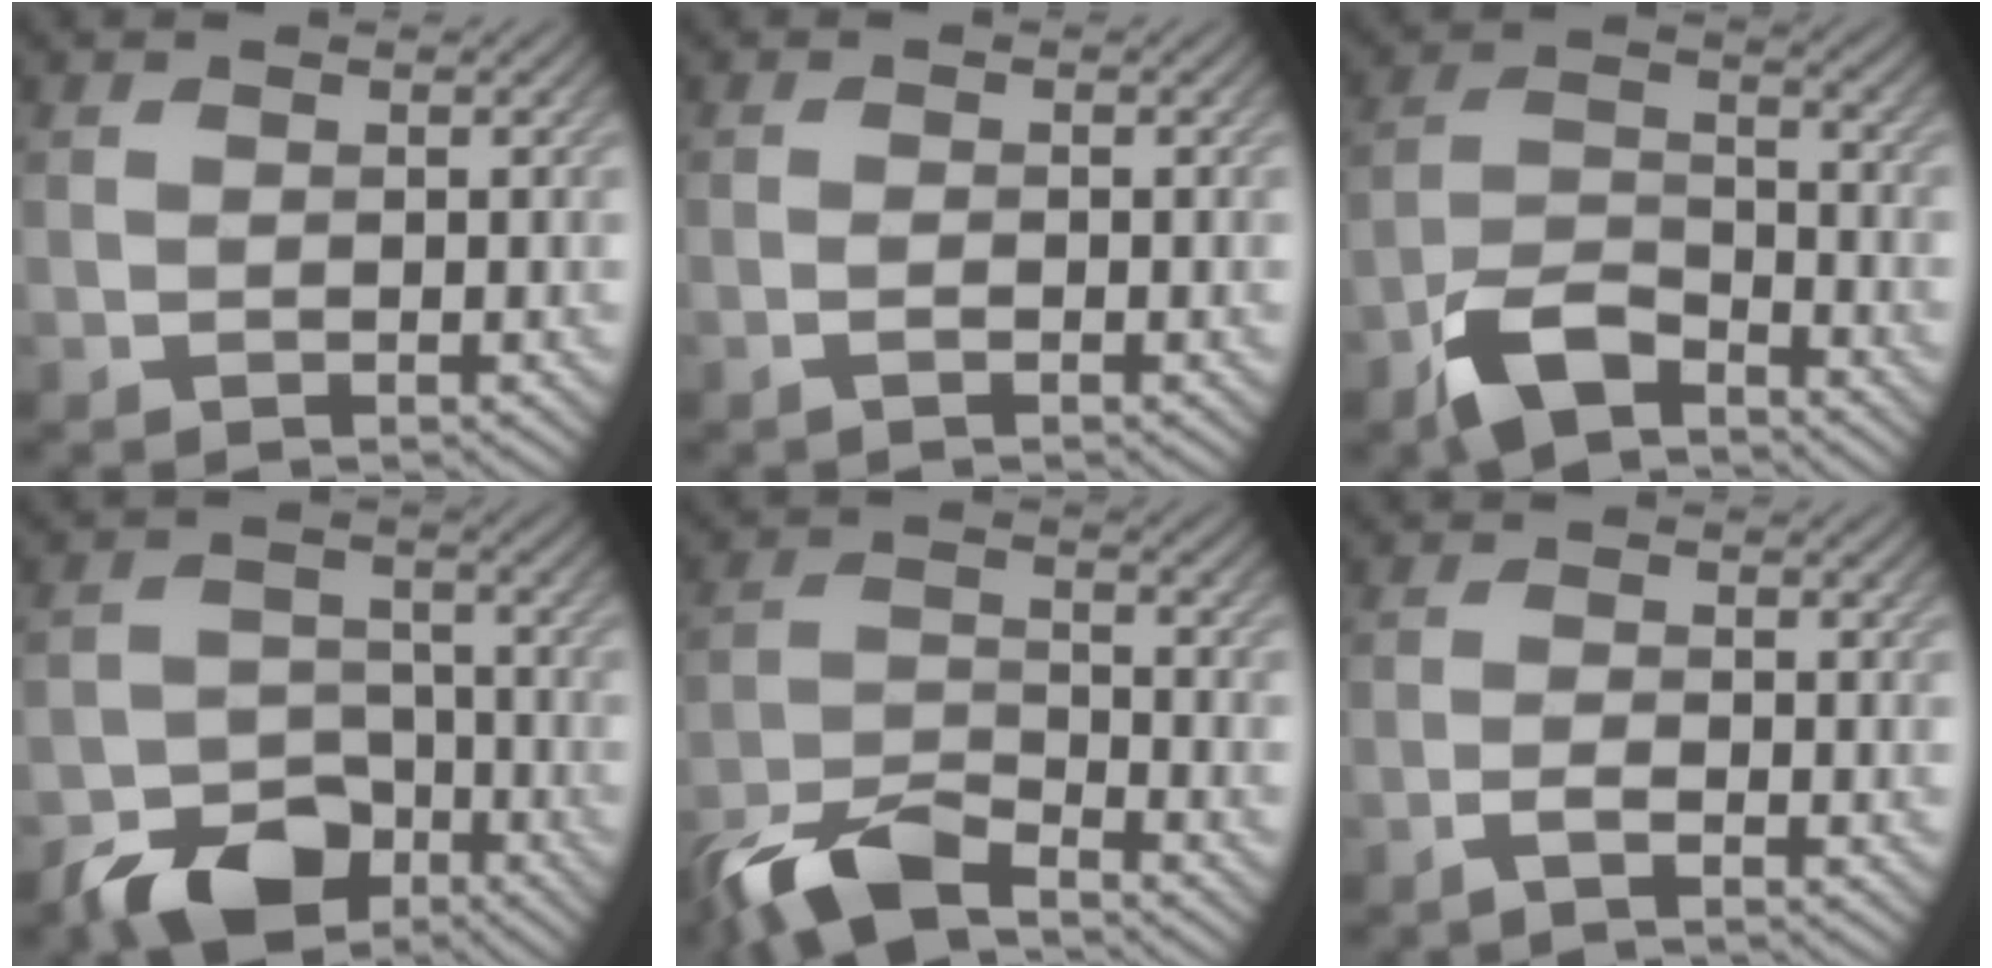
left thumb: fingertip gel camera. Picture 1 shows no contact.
{"total": 1.1, "force": [-0.6, 0.1, 0.9], "torque": [-0.018, 0.002, -0.014]}
{"total": 7.5, "force": [-5.6, 2.8, 4.1], "torque": [-0.085, -0.001, -0.123]}
{"total": 8.9, "force": [-6.2, 5.1, 3.9], "torque": [-0.072, -0.007, -0.118]}
{"total": 8.2, "force": [-6.7, 2.2, 4.2], "torque": [-0.088, -0.006, -0.141]}
{"total": 1.9, "force": [-1.4, 0.2, 1.3], "torque": [-0.025, 0.004, -0.035]}